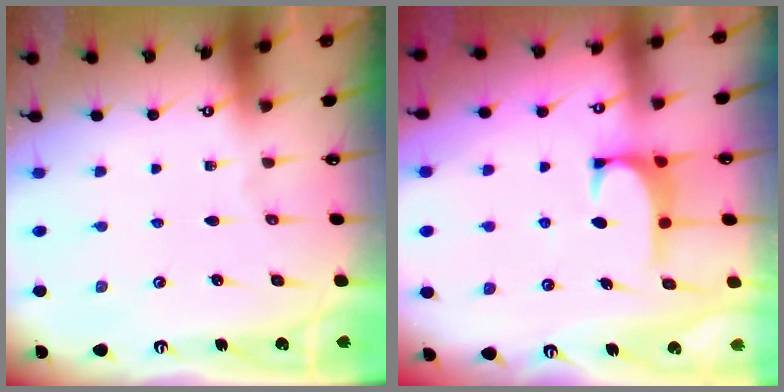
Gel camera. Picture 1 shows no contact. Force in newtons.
{"total": 1.5, "press": 1.3, "slide": 0.8}